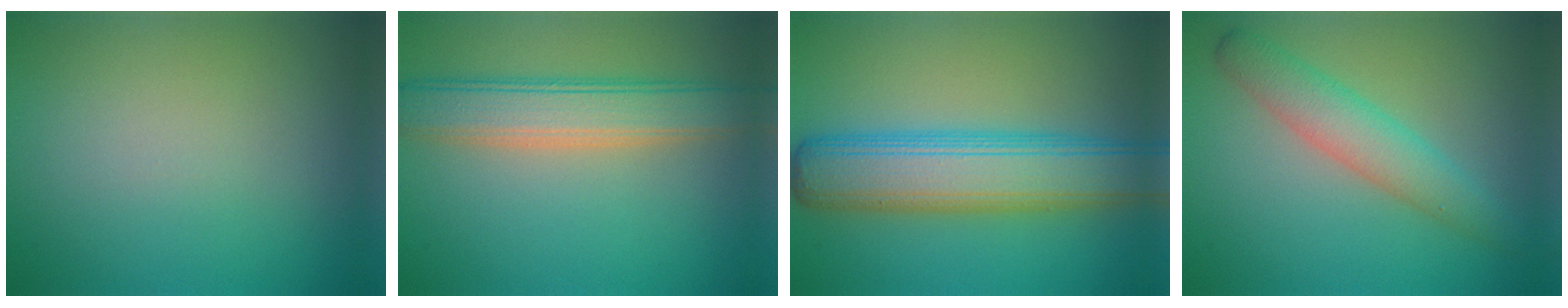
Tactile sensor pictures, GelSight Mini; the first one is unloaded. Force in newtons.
{"total": 5.3, "press": 5.3, "slide": 0.4}
{"total": 8.3, "press": 8.3, "slide": 0.2}
{"total": 4.0, "press": 4.0, "slide": 0.1}